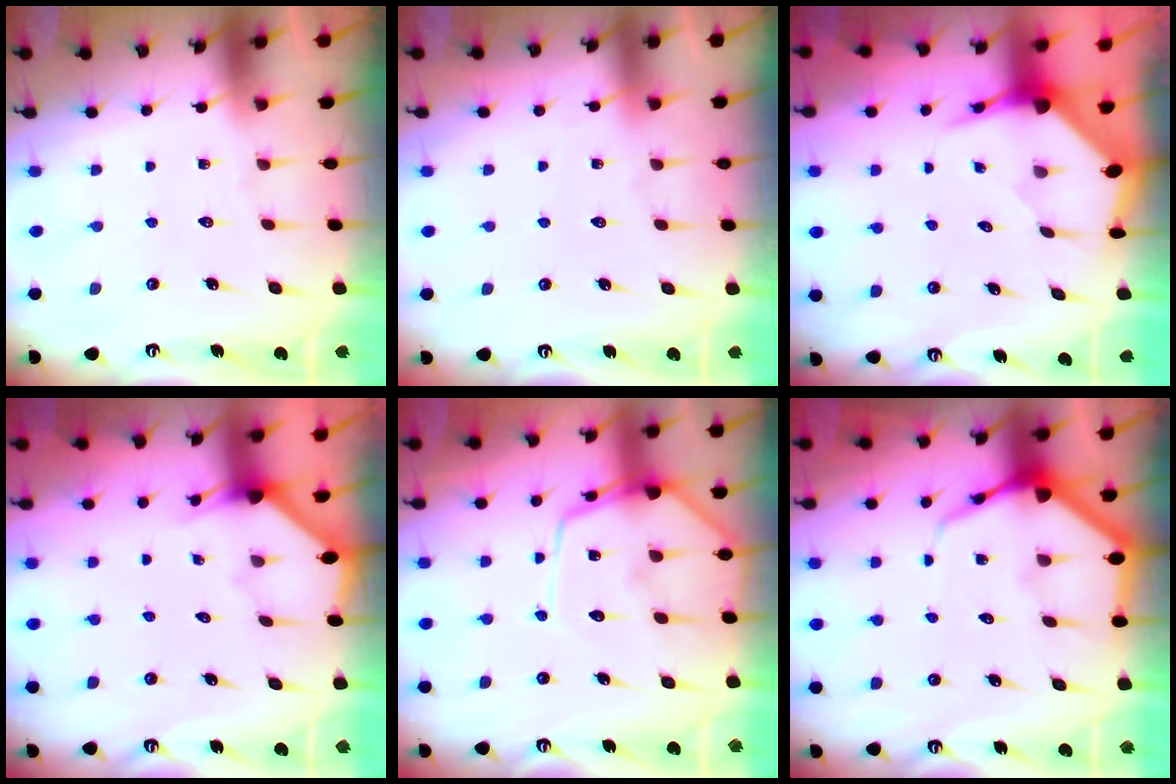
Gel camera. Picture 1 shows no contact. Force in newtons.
{"total": 2.2, "press": 2.2, "slide": 0.3}
{"total": 3.8, "press": 3.7, "slide": 0.4}
{"total": 3.3, "press": 3.2, "slide": 0.3}
{"total": 11.8, "press": 11.7, "slide": 1.2}
{"total": 6.7, "press": 6.7, "slide": 0.8}